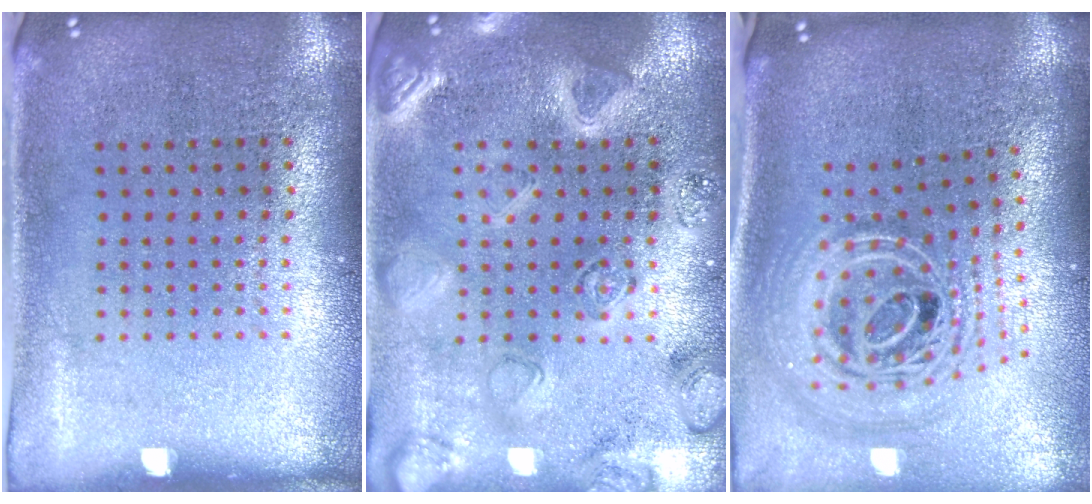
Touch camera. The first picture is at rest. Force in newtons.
{"total": 3.1, "press": 3.0, "slide": 0.9}
{"total": 3.0, "press": 2.1, "slide": 2.1}